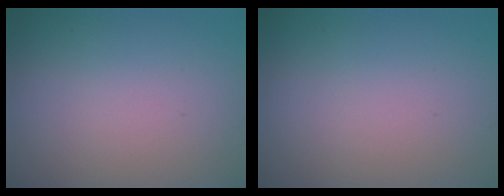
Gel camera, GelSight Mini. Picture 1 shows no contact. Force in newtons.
{"total": 0.0}